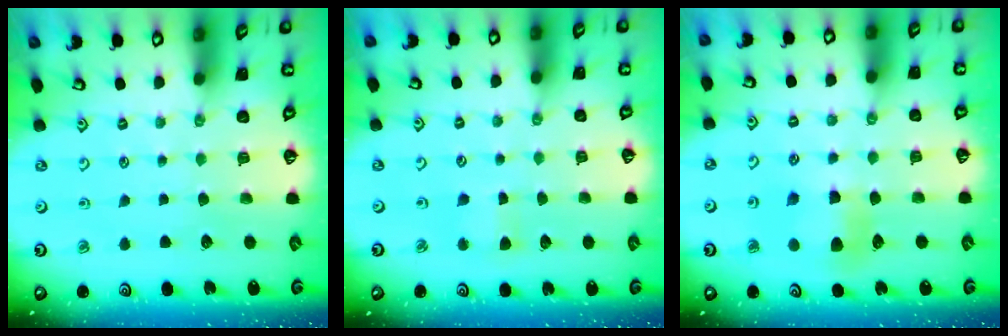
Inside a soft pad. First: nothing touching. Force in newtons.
{"total": 3.8, "press": 3.8, "slide": 0.4}
{"total": 6.4, "press": 6.4, "slide": 0.6}